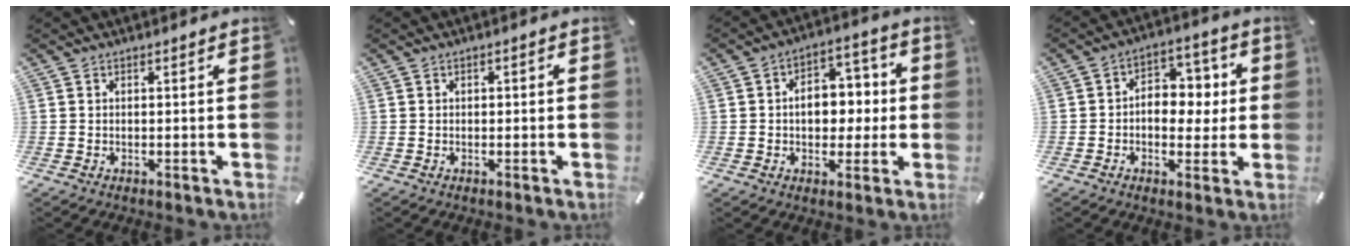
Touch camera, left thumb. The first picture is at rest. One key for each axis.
{"total": 0.6, "fx": -0.2, "fy": 0.5, "fz": 0.3, "tx": -0.006, "ty": 0.001, "tz": -0.005}
{"total": 9.9, "fx": -0.3, "fy": 7.4, "fz": 6.6, "tx": -0.079, "ty": 0.008, "tz": -0.009}
{"total": 8.6, "fx": 0.1, "fy": 6.9, "fz": 5.0, "tx": -0.065, "ty": 0.005, "tz": -0.001}